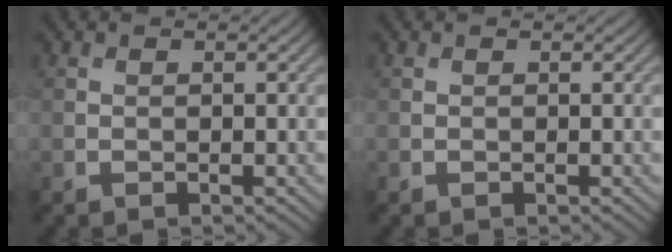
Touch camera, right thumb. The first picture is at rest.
{"total": 0.0}